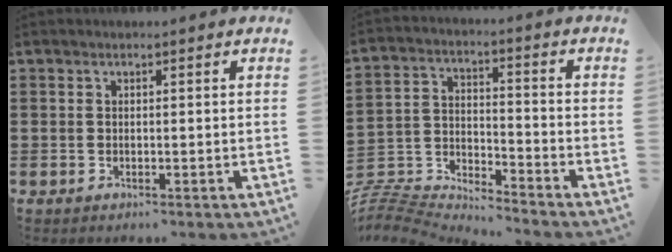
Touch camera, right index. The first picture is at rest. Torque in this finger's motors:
{"motor_torque": [-1.60, 0.54, -1.05, -0.21]}